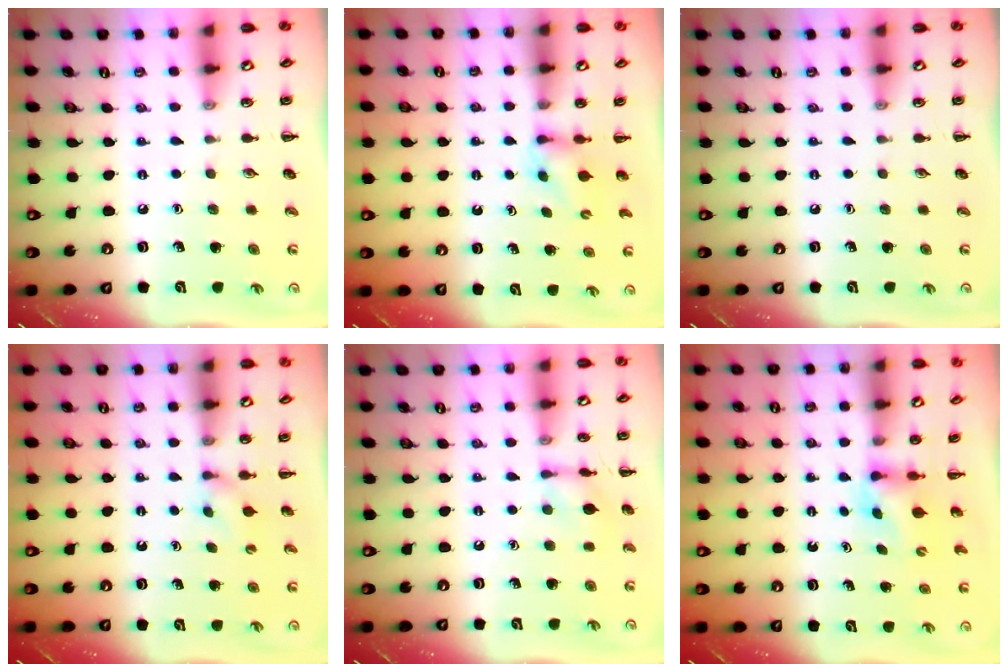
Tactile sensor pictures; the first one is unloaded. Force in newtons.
{"total": 2.8, "press": 2.5, "slide": 1.3}
{"total": 0.0}
{"total": 2.7, "press": 2.4, "slide": 1.2}
{"total": 7.7, "press": 7.7, "slide": 0.5}
{"total": 2.9, "press": 2.6, "slide": 1.2}